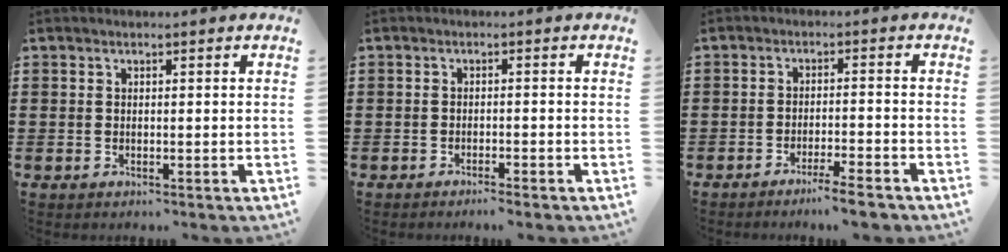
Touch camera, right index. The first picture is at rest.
{"total": 1.3, "force": [-1.2, -0.2, 0.6], "torque": [-0.011, 0.000, -0.023]}
{"total": 4.0, "force": [-3.5, -0.3, 2.0], "torque": [-0.032, -0.006, -0.064]}